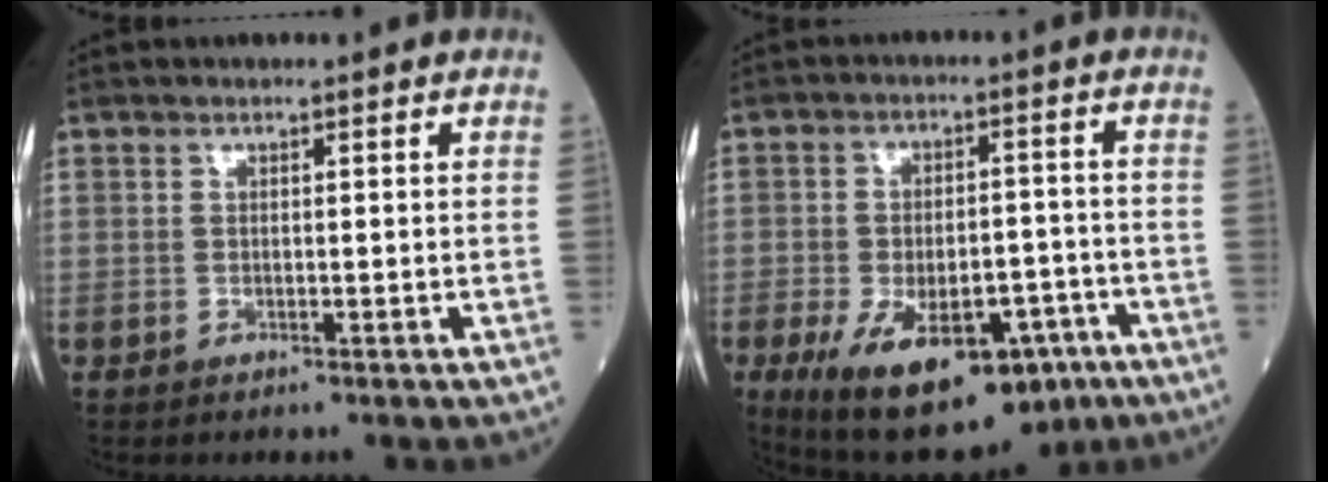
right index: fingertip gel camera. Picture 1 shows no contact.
{"total": 17.6, "force": [-9.6, 7.9, 12.4], "torque": [-0.193, -0.002, -0.136]}